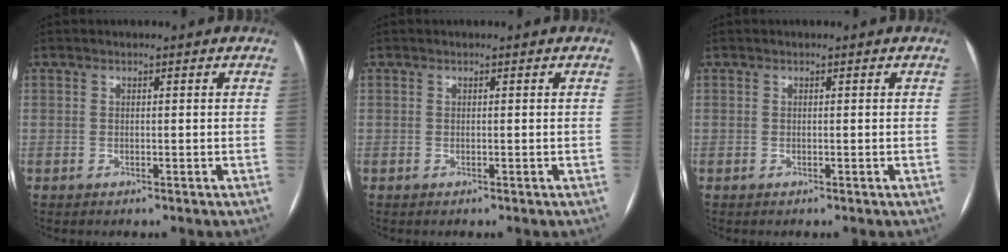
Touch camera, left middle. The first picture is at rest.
{"total": 0.0}
{"total": 0.0}